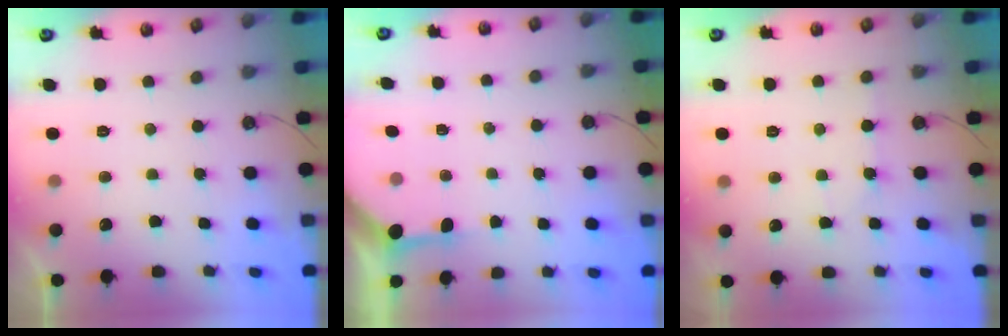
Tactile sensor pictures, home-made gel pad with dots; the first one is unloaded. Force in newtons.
{"total": 3.6, "press": 3.5, "slide": 0.5}
{"total": 2.6, "press": 2.6, "slide": 0.4}